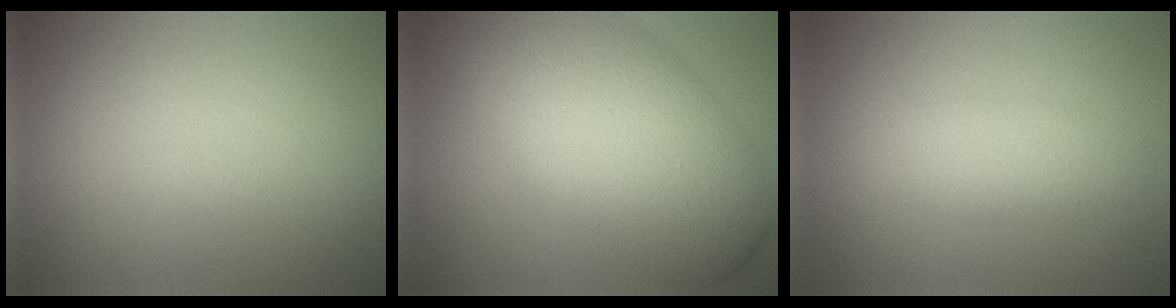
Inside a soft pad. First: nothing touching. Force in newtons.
{"total": 10.5, "press": 10.5, "slide": 0.9}
{"total": 2.3, "press": 2.3, "slide": 0.1}